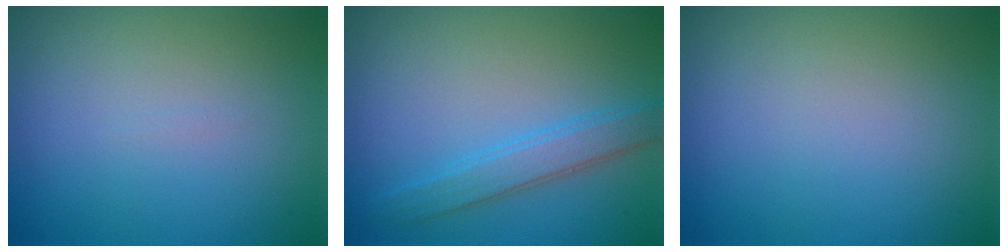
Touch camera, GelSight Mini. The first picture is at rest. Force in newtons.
{"total": 2.8, "press": 2.8, "slide": 0.1}
{"total": 0.0}